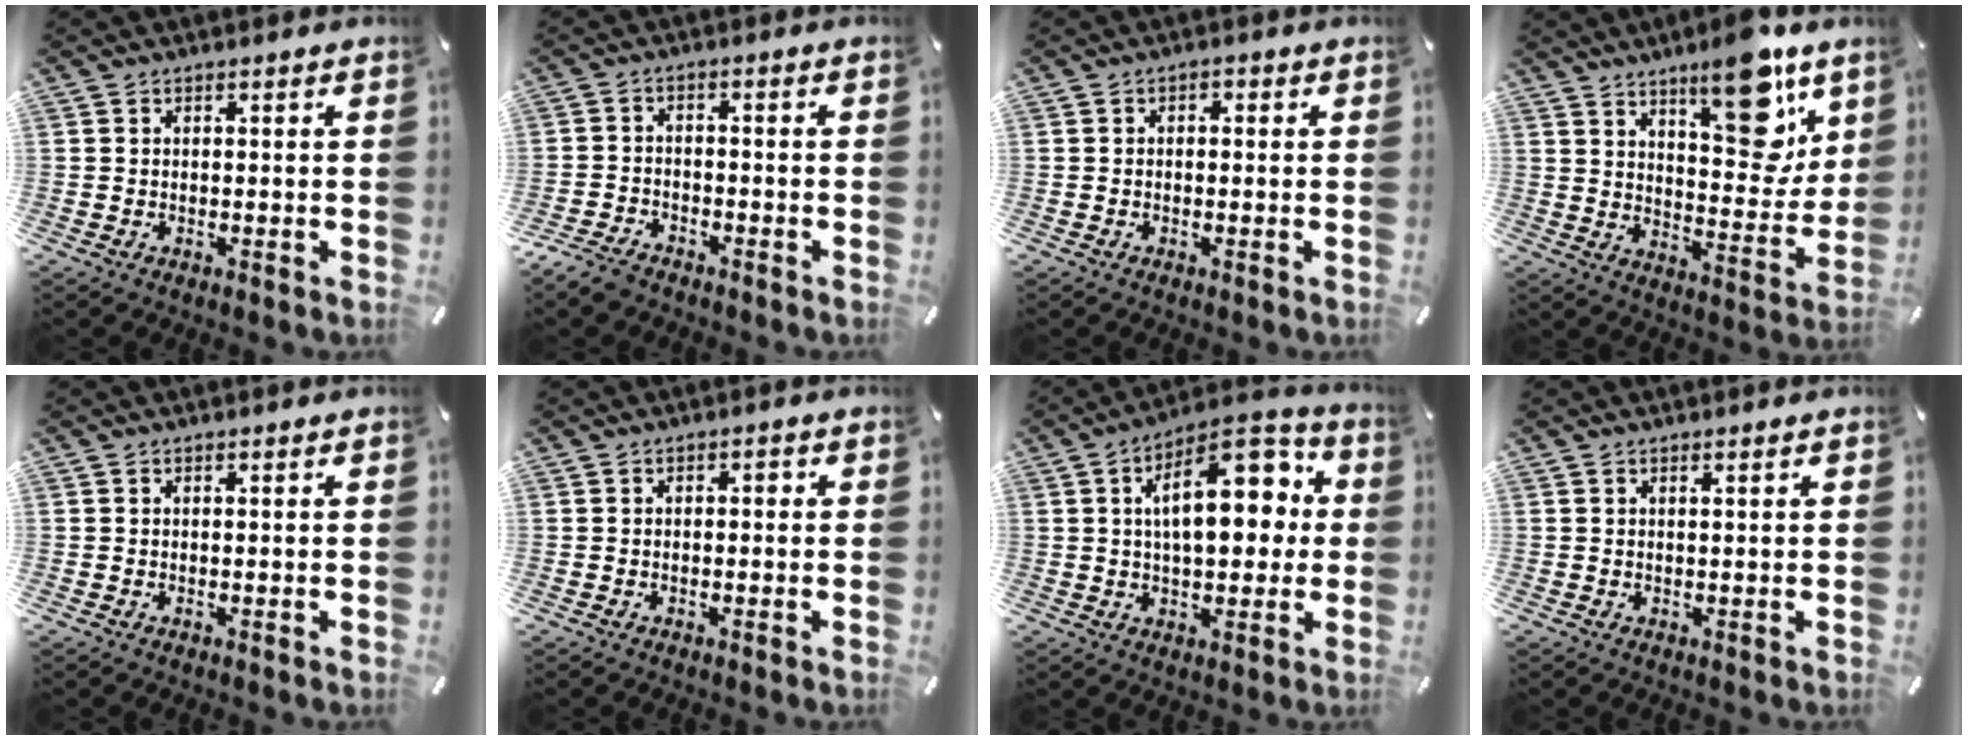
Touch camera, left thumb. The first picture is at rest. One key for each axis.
{"total": 4.4, "fx": -3.8, "fy": 1.8, "fz": 1.2, "tx": -0.039, "ty": 0.016, "tz": -0.077}
{"total": 1.0, "fx": -0.5, "fy": 0.7, "fz": 0.5, "tx": -0.012, "ty": 0.004, "tz": -0.011}
{"total": 17.3, "fx": 10.8, "fy": 6.8, "fz": 11.7, "tx": -0.135, "ty": -0.080, "tz": 0.173}
{"total": 0.0}
{"total": 1.1, "fx": -0.3, "fy": 0.7, "fz": 0.7, "tx": -0.017, "ty": 0.006, "tz": -0.008}
{"total": 17.4, "fx": 4.2, "fy": 8.9, "fz": 14.3, "tx": -0.197, "ty": -0.009, "tz": 0.065}
{"total": 0.8, "fx": 0.5, "fy": -0.1, "fz": 0.6, "tx": -0.010, "ty": -0.002, "tz": 0.008}